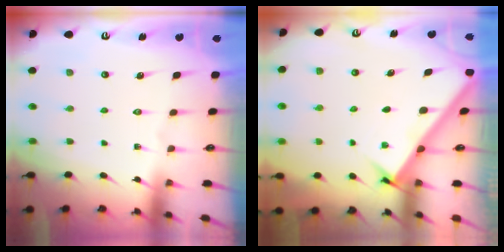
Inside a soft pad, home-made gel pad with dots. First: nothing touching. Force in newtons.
{"total": 2.5, "press": 2.5, "slide": 0.3}